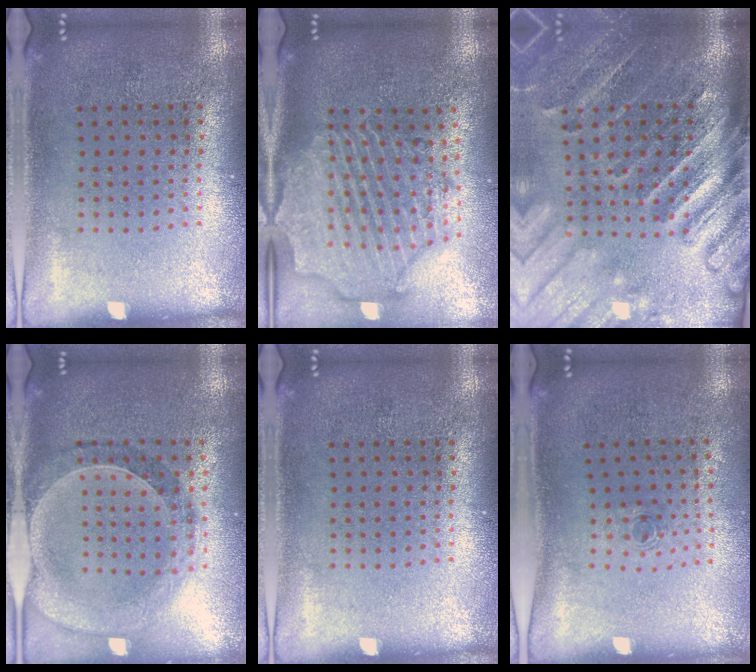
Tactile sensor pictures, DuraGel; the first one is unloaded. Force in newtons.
{"total": 3.0, "press": 2.6, "slide": 1.5}
{"total": 4.3, "press": 3.4, "slide": 2.7}
{"total": 0.6, "press": 0.6, "slide": 0.2}
{"total": 0.0}
{"total": 0.6, "press": 0.2, "slide": 0.6}